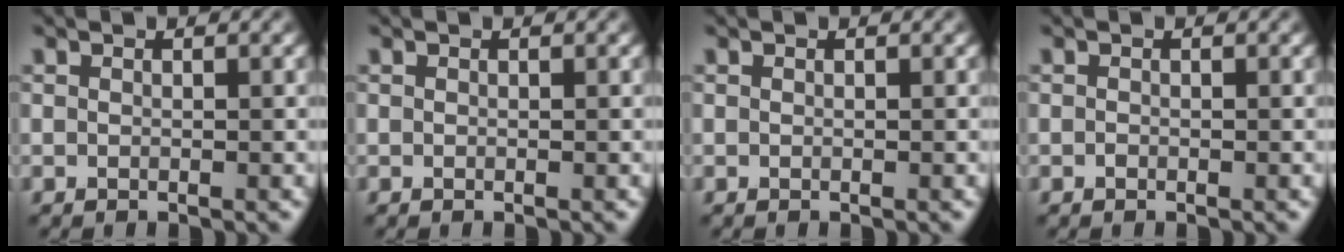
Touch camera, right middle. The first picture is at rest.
{"total": 0.0}
{"total": 0.0}
{"total": 0.0}